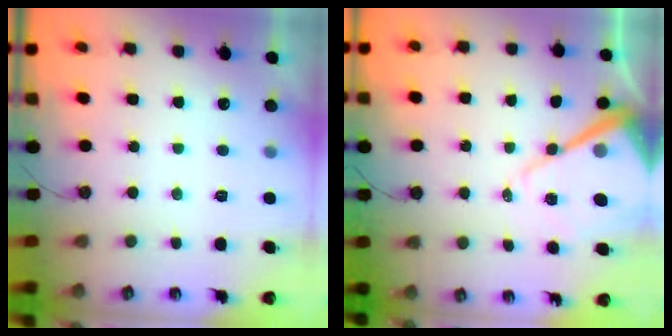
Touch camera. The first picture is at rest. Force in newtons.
{"total": 15.8, "press": 15.7, "slide": 1.4}